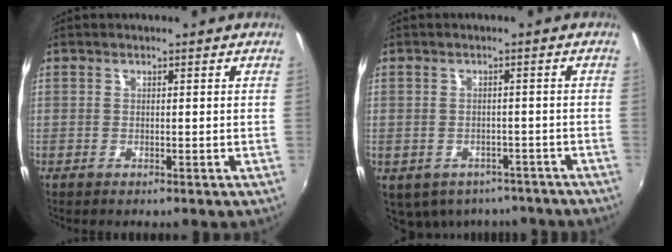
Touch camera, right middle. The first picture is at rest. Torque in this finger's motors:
{"motor_torque": [0.13, -2.01, 0.05, 0.06]}